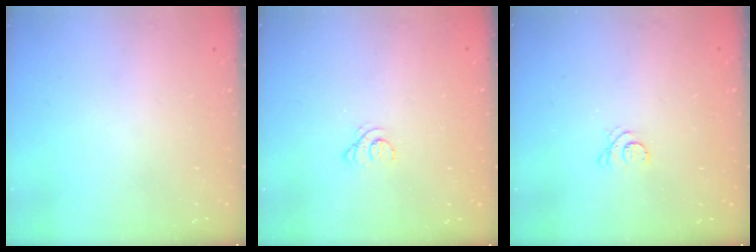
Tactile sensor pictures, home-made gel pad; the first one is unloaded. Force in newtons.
{"total": 1.6, "press": 1.6, "slide": 0.2}
{"total": 4.0, "press": 3.9, "slide": 1.0}